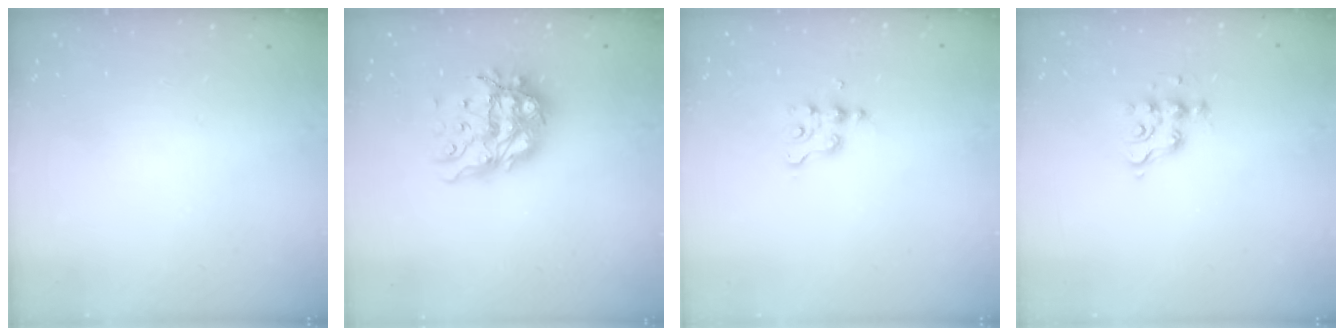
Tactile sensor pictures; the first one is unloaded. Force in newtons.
{"total": 12.1, "press": 11.9, "slide": 1.7}
{"total": 2.8, "press": 2.8, "slide": 0.2}
{"total": 6.5, "press": 6.5, "slide": 0.3}